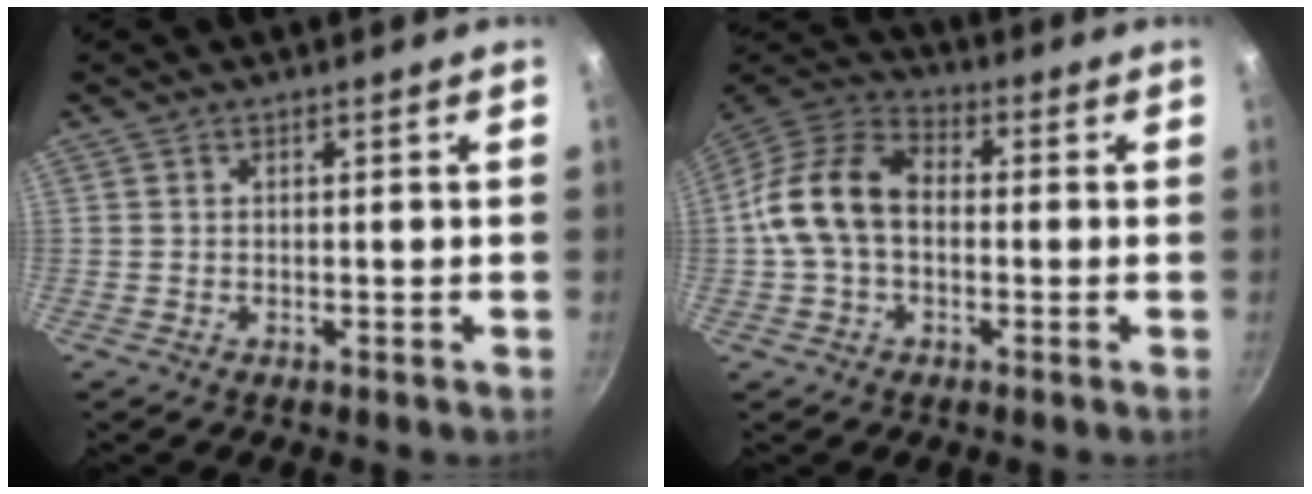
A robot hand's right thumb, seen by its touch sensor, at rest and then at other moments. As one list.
[{"total": 13.8, "force": [-0.5, 9.4, 10.1], "torque": [-0.197, 0.037, -0.018]}]